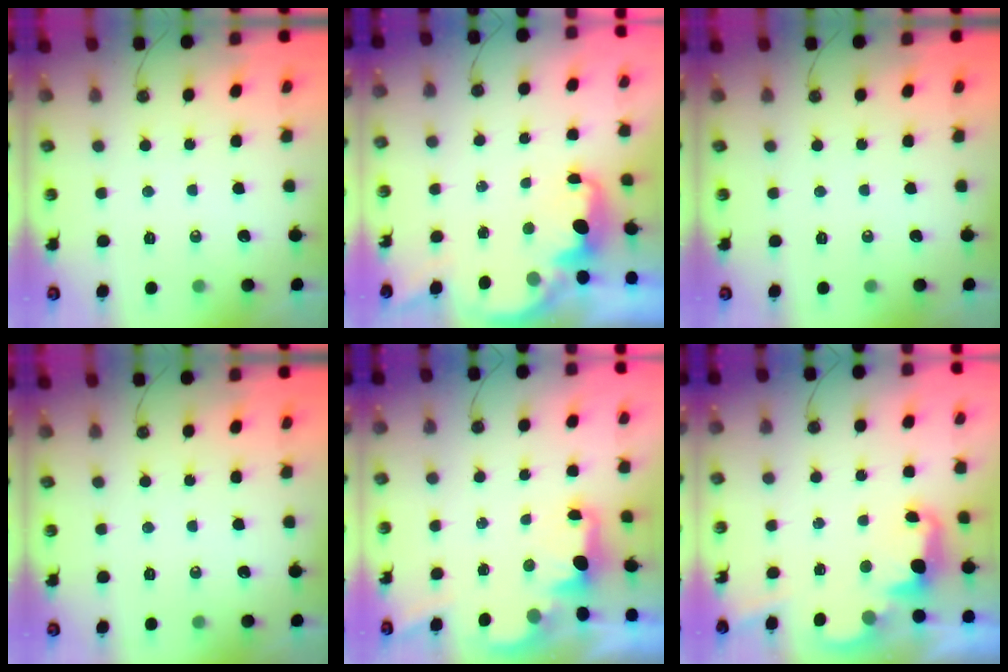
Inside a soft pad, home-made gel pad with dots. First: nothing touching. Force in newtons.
{"total": 2.4, "press": 2.3, "slide": 0.8}
{"total": 0.0}
{"total": 0.0}
{"total": 1.7, "press": 1.6, "slide": 0.7}
{"total": 2.5, "press": 2.5, "slide": 0.5}